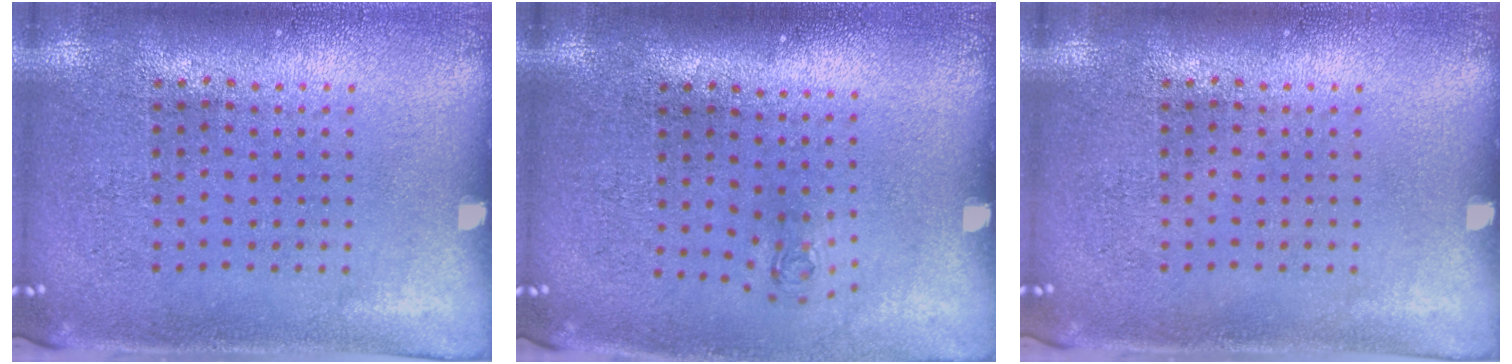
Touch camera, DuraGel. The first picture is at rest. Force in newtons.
{"total": 0.7, "press": 0.3, "slide": 0.6}
{"total": 0.0}